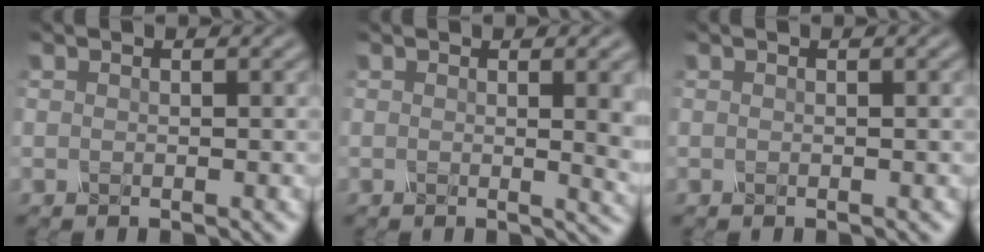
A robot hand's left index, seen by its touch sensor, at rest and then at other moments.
{"total": 5.2, "force": [0.5, 1.8, 4.9], "torque": [-0.041, -0.002, 0.008]}
{"total": 0.6, "force": [0.1, 0.2, 0.6], "torque": [-0.005, 0.005, -0.001]}